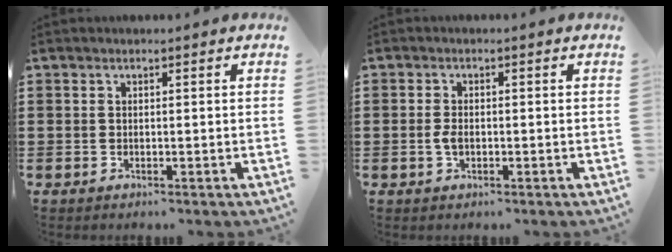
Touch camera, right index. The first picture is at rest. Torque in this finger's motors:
{"motor_torque": [1.36, 0.78, 0.16, 0.05]}